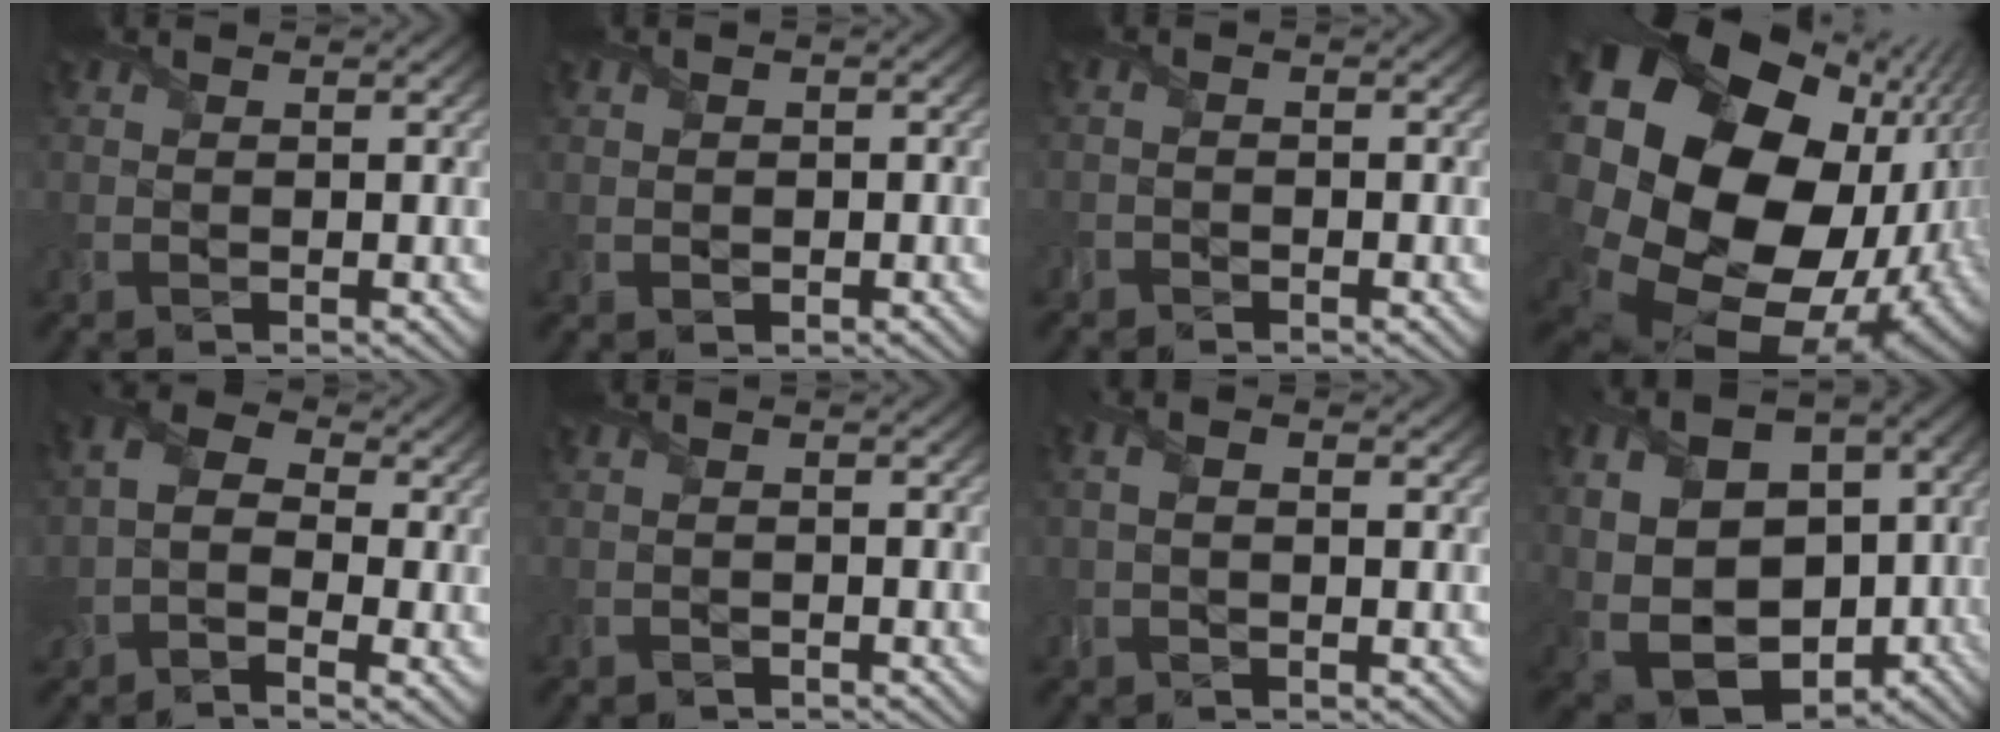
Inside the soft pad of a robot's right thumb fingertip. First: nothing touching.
{"total": 0.7, "force": [-0.2, 0.7, 0.0], "torque": [-0.003, -0.003, -0.004]}
{"total": 1.2, "force": [-1.2, 0.3, -0.1], "torque": [0.007, -0.001, -0.024]}
{"total": 23.4, "force": [1.4, 18.4, 14.3], "torque": [-0.327, -0.061, 0.014]}
{"total": 5.5, "force": [-1.1, 3.4, 4.2], "torque": [-0.089, 0.006, -0.033]}
{"total": 1.1, "force": [-1.1, 0.2, -0.2], "torque": [0.005, -0.003, -0.022]}
{"total": 2.2, "force": [-0.1, 1.0, 1.9], "torque": [-0.040, 0.003, -0.001]}
{"total": 15.7, "force": [-1.8, 11.3, 10.7], "torque": [-0.212, -0.025, 0.006]}